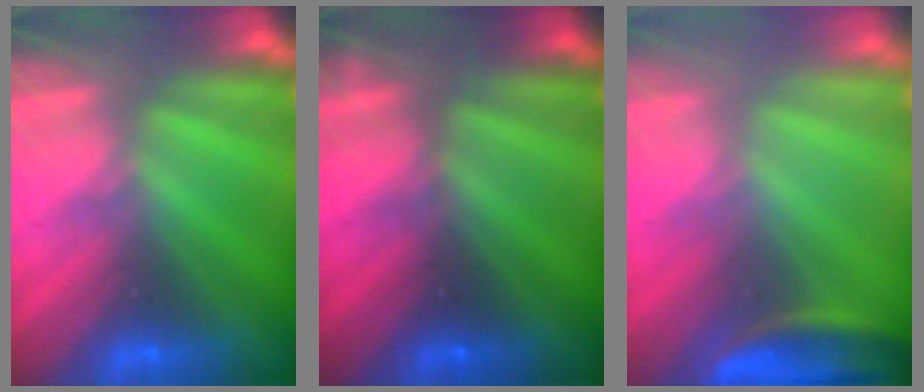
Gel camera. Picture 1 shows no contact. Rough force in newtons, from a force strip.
{"total": 2.4}
{"total": 3.9}